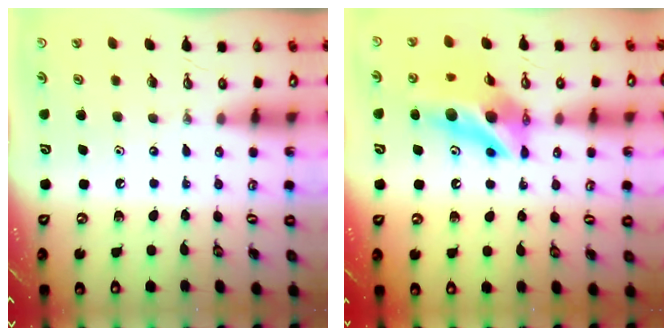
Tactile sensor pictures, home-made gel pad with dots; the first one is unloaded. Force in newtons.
{"total": 13.1, "press": 13.1, "slide": 1.3}